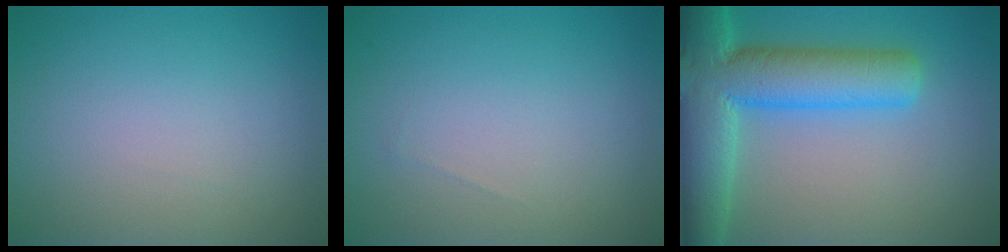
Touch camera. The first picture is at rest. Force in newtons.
{"total": 0.0}
{"total": 10.3, "press": 10.3, "slide": 0.5}